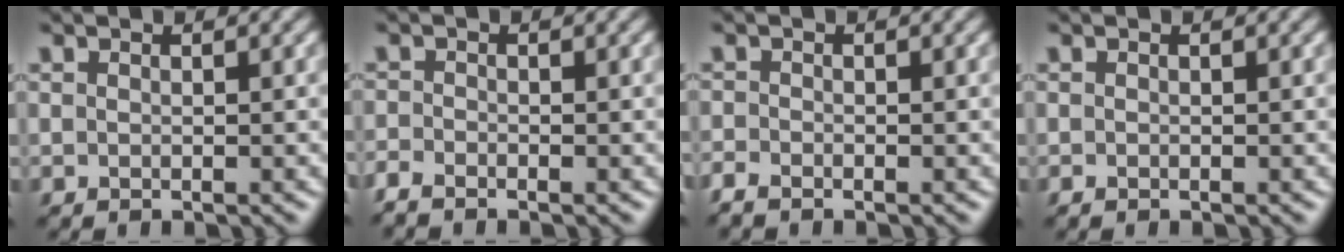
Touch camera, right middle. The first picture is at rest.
{"total": 1.7, "force": [-1.5, 0.4, 0.6], "torque": [-0.015, -0.009, -0.039]}
{"total": 1.4, "force": [-1.2, 0.5, 0.6], "torque": [-0.013, -0.007, -0.030]}
{"total": 0.0}